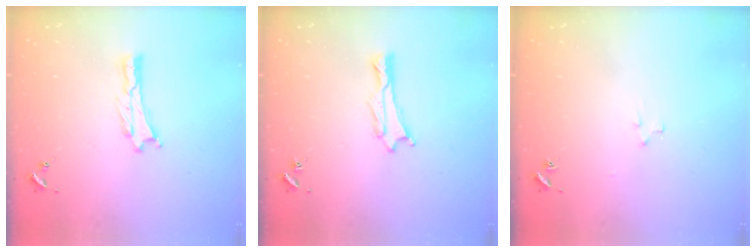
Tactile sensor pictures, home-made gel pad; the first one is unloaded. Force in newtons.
{"total": 0.8, "press": 0.7, "slide": 0.1}
{"total": 2.4, "press": 2.4, "slide": 0.2}